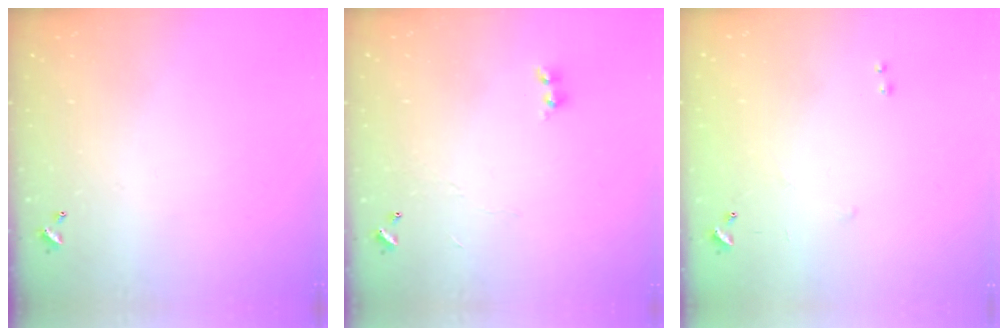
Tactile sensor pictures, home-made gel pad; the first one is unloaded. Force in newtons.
{"total": 4.3, "press": 4.3, "slide": 0.6}
{"total": 6.5, "press": 6.5, "slide": 0.7}